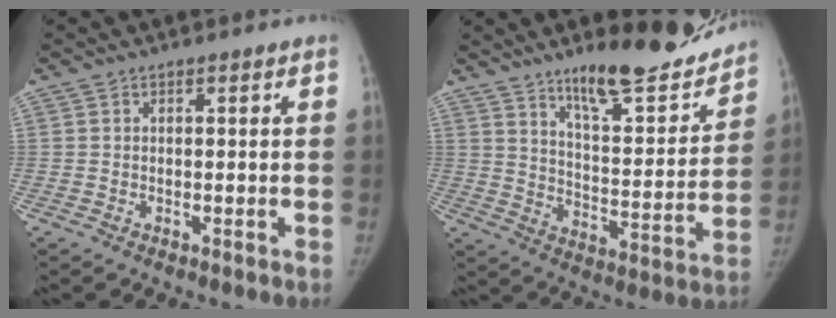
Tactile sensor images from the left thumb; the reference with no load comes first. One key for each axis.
{"total": 19.0, "fx": 14.8, "fy": 4.9, "fz": 10.7, "tx": -0.112, "ty": -0.103, "tz": 0.229}